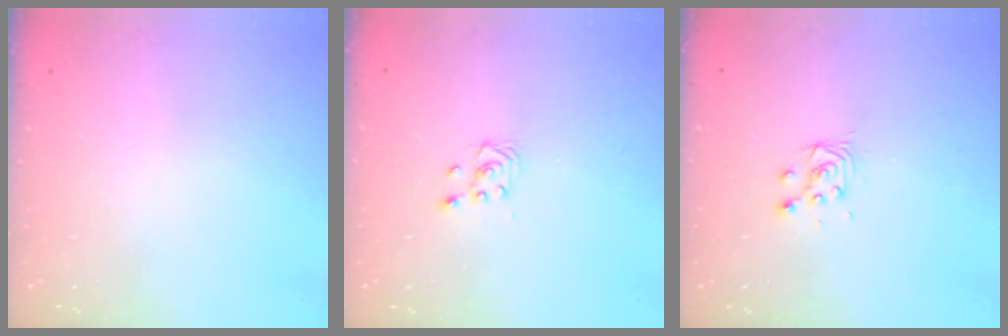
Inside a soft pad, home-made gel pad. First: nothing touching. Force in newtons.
{"total": 2.6, "press": 2.4, "slide": 1.0}
{"total": 4.2, "press": 4.2, "slide": 0.5}